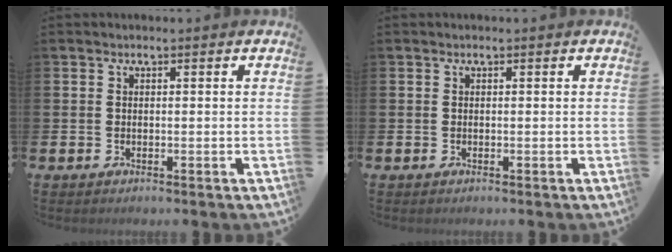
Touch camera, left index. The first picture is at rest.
{"total": 0.0}